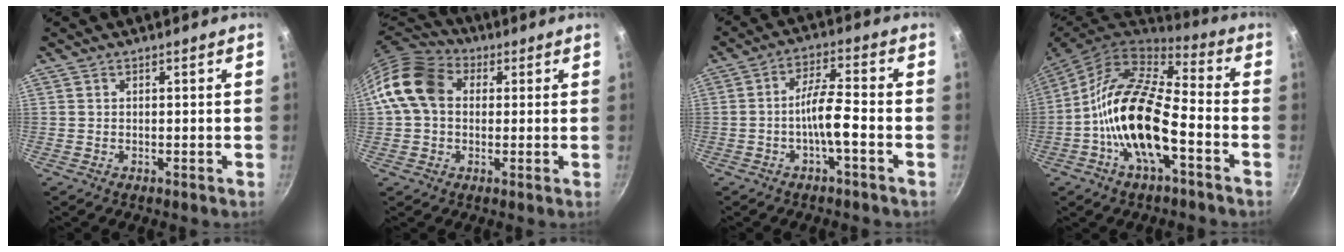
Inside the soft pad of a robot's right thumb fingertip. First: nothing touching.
{"total": 12.4, "force": [1.8, 9.4, 7.8], "torque": [-0.124, 0.025, 0.014]}
{"total": 6.8, "force": [-2.4, 1.1, 6.3], "torque": [-0.120, 0.033, -0.044]}
{"total": 18.4, "force": [-5.1, 7.8, 15.9], "torque": [-0.288, 0.041, -0.112]}